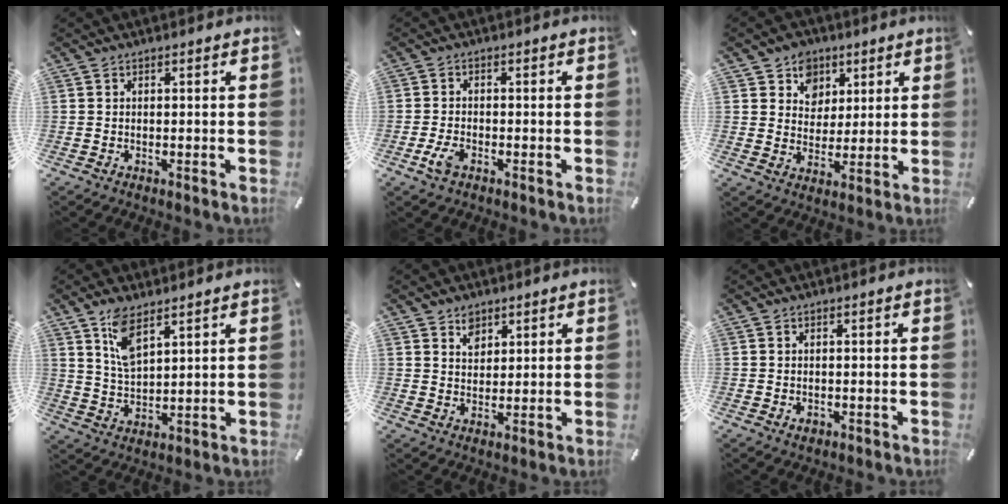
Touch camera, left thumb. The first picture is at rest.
{"total": 3.8, "force": [-1.8, 2.2, 2.5], "torque": [-0.061, 0.001, -0.035]}
{"total": 7.6, "force": [3.1, 6.9, 0.8], "torque": [-0.016, -0.018, 0.056]}
{"total": 7.8, "force": [5.3, 3.1, 4.9], "torque": [-0.116, -0.016, 0.094]}
{"total": 4.1, "force": [2.4, 3.2, 0.5], "torque": [0.006, -0.009, 0.043]}
{"total": 1.4, "force": [-0.5, 1.2, 0.7], "torque": [-0.012, 0.003, -0.009]}